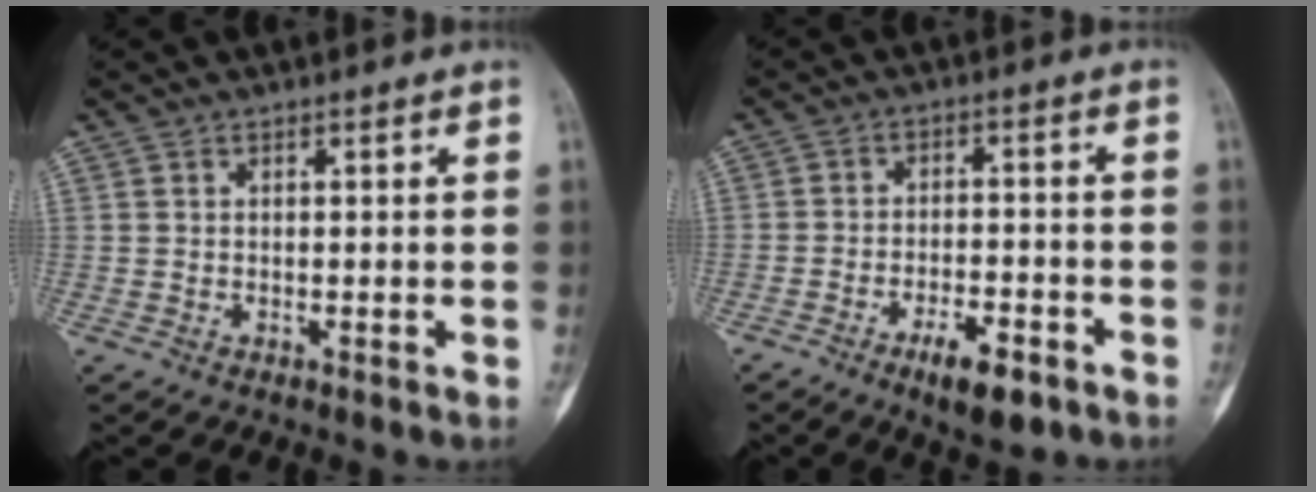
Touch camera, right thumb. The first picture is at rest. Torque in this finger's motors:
{"motor_torque": [3.49, -0.33, 0.00, -2.77, -0.11]}